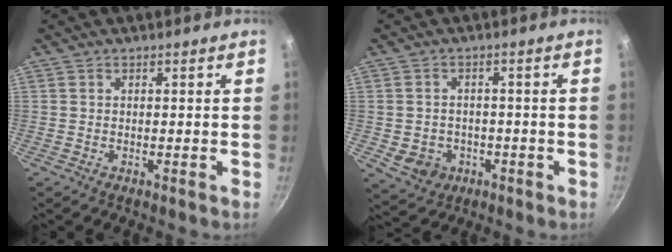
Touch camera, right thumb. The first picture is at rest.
{"total": 5.4, "force": [-1.5, 4.6, 2.3], "torque": [-0.020, 0.016, -0.008]}